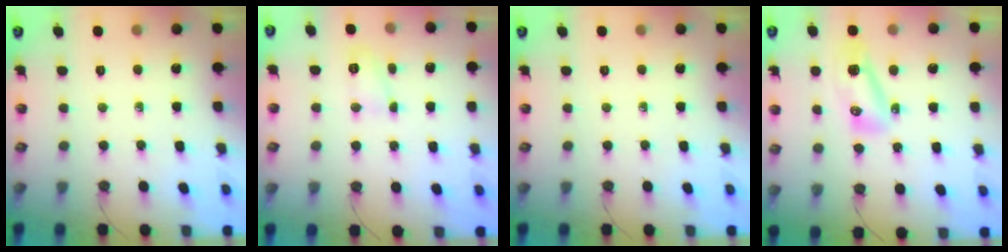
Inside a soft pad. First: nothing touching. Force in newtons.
{"total": 6.0, "press": 6.0, "slide": 0.6}
{"total": 0.0}
{"total": 8.4, "press": 8.2, "slide": 1.8}